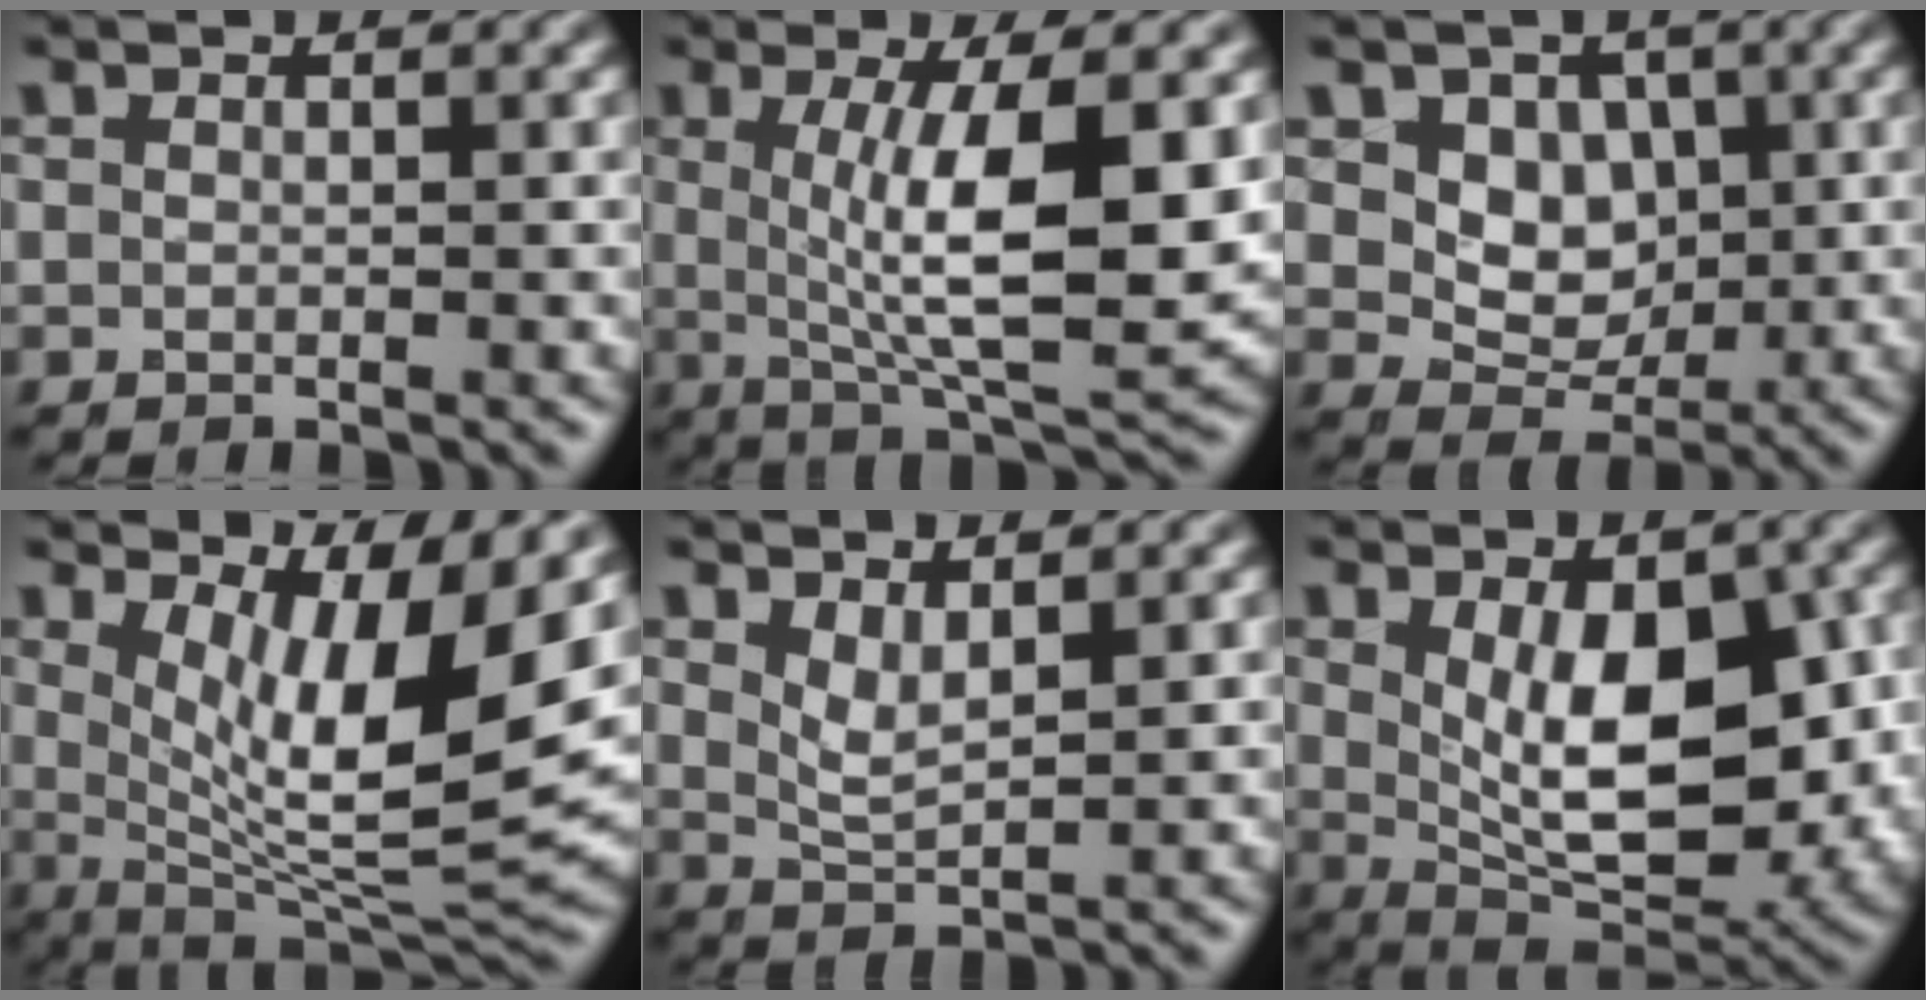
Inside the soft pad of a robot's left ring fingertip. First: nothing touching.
{"total": 9.2, "force": [1.1, 2.4, 8.8], "torque": [-0.141, -0.016, 0.026]}
{"total": 4.5, "force": [0.9, 3.6, 2.6], "torque": [-0.046, -0.011, 0.009]}
{"total": 11.3, "force": [3.4, 3.1, 10.3], "torque": [-0.154, -0.014, 0.065]}
{"total": 2.1, "force": [1.3, 0.6, 1.6], "torque": [-0.036, -0.009, 0.030]}
{"total": 9.7, "force": [1.0, 4.7, 8.5], "torque": [-0.138, -0.016, 0.030]}